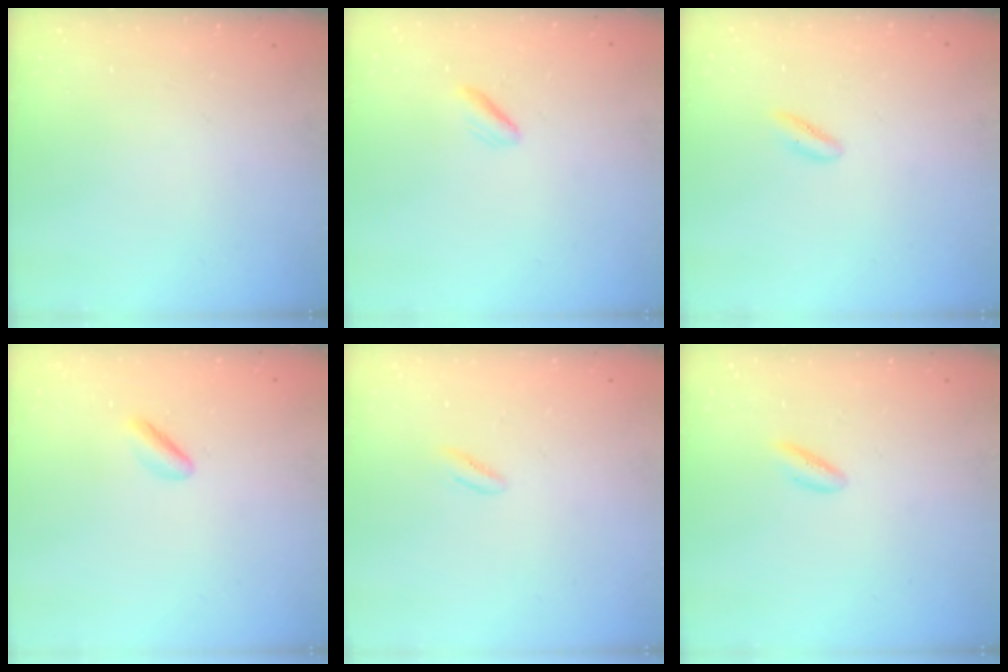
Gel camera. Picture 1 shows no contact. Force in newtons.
{"total": 1.9, "press": 1.8, "slide": 0.6}
{"total": 4.4, "press": 4.1, "slide": 1.4}
{"total": 2.3, "press": 2.2, "slide": 0.8}
{"total": 1.8, "press": 1.6, "slide": 0.9}
{"total": 3.0, "press": 2.8, "slide": 0.9}